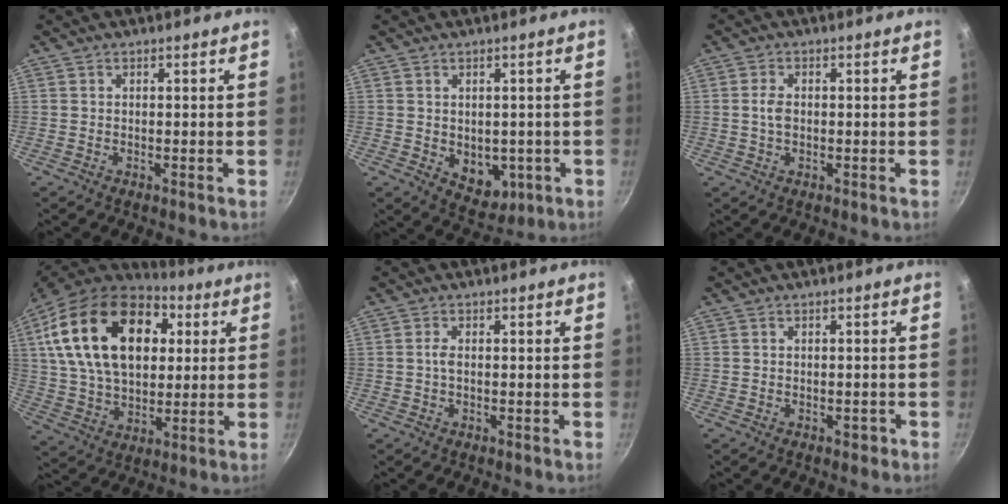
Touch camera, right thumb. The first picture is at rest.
{"total": 7.0, "force": [-1.1, 5.1, 4.7], "torque": [-0.035, -0.009, 0.001]}
{"total": 2.8, "force": [0.0, 1.8, 2.1], "torque": [-0.041, 0.006, 0.000]}
{"total": 26.9, "force": [7.5, 17.1, 19.3], "torque": [-0.322, -0.002, 0.126]}
{"total": 1.3, "force": [0.0, 0.6, 1.2], "torque": [-0.030, 0.003, -0.002]}
{"total": 1.2, "force": [-0.6, 0.8, 0.6], "torque": [0.002, 0.012, -0.004]}